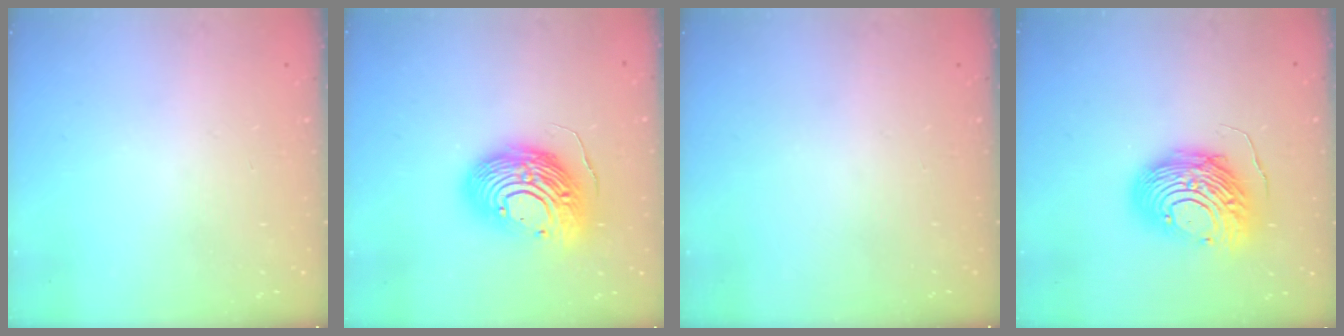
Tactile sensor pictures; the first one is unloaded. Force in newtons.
{"total": 17.4, "press": 17.3, "slide": 1.8}
{"total": 0.0}
{"total": 14.0, "press": 14.0, "slide": 1.3}